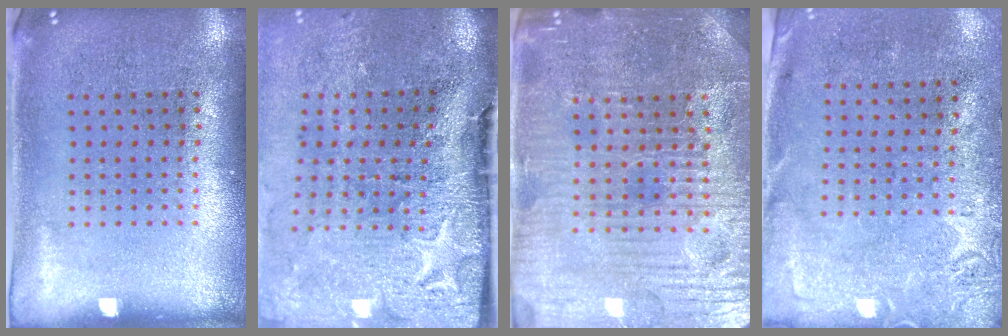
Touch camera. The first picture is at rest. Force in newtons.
{"total": 4.9, "press": 3.8, "slide": 3.0}
{"total": 4.8, "press": 4.7, "slide": 1.1}
{"total": 2.9, "press": 2.2, "slide": 1.8}